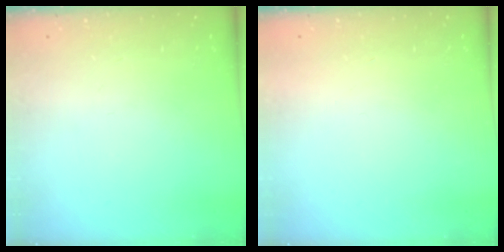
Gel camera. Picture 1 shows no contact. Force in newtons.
{"total": 1.5, "press": 1.5, "slide": 0.1}